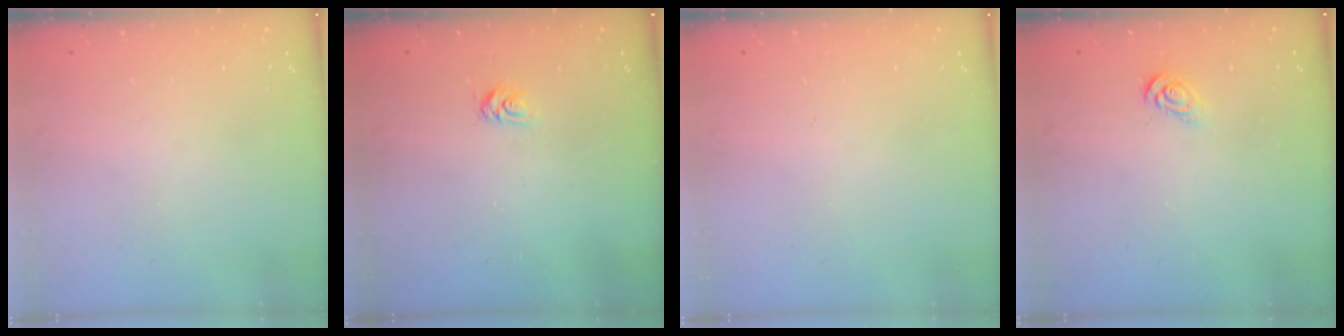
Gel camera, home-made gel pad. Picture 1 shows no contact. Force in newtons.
{"total": 4.3, "press": 4.2, "slide": 0.5}
{"total": 0.0}
{"total": 3.2, "press": 3.2, "slide": 0.3}